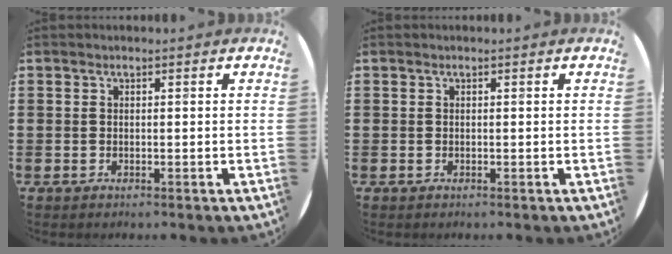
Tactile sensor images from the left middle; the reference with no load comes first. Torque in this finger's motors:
{"motor_torque": [-0.09, 0.04, 0.00, -0.01]}